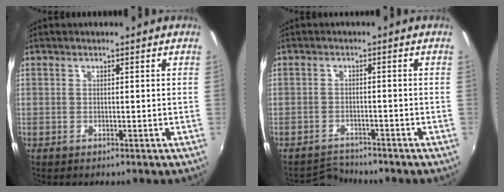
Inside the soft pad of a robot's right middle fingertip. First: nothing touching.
{"total": 3.3, "force": [-3.1, 0.7, -0.5], "torque": [-0.002, 0.004, -0.059]}